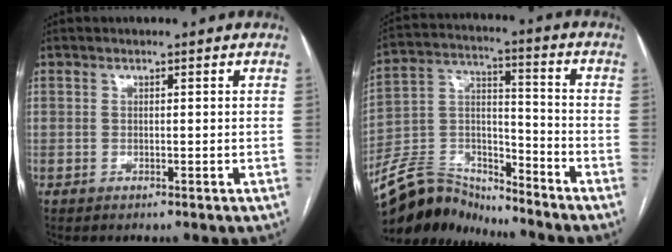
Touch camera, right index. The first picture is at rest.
{"total": 12.4, "force": [-12.1, 2.5, 1.0], "torque": [-0.022, 0.050, -0.228]}